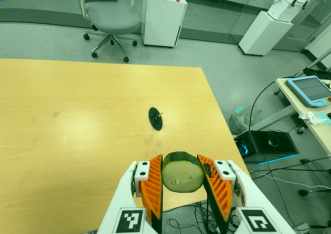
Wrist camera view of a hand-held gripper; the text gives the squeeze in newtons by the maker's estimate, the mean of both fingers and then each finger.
{"total": 11.0, "left": 9.9, "right": 12.2}